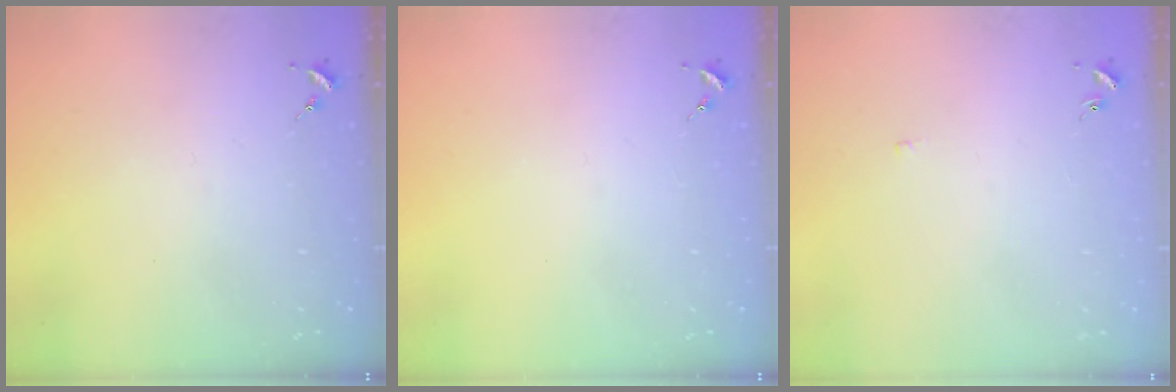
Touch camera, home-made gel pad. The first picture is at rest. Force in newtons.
{"total": 0.0}
{"total": 2.0, "press": 1.9, "slide": 0.4}